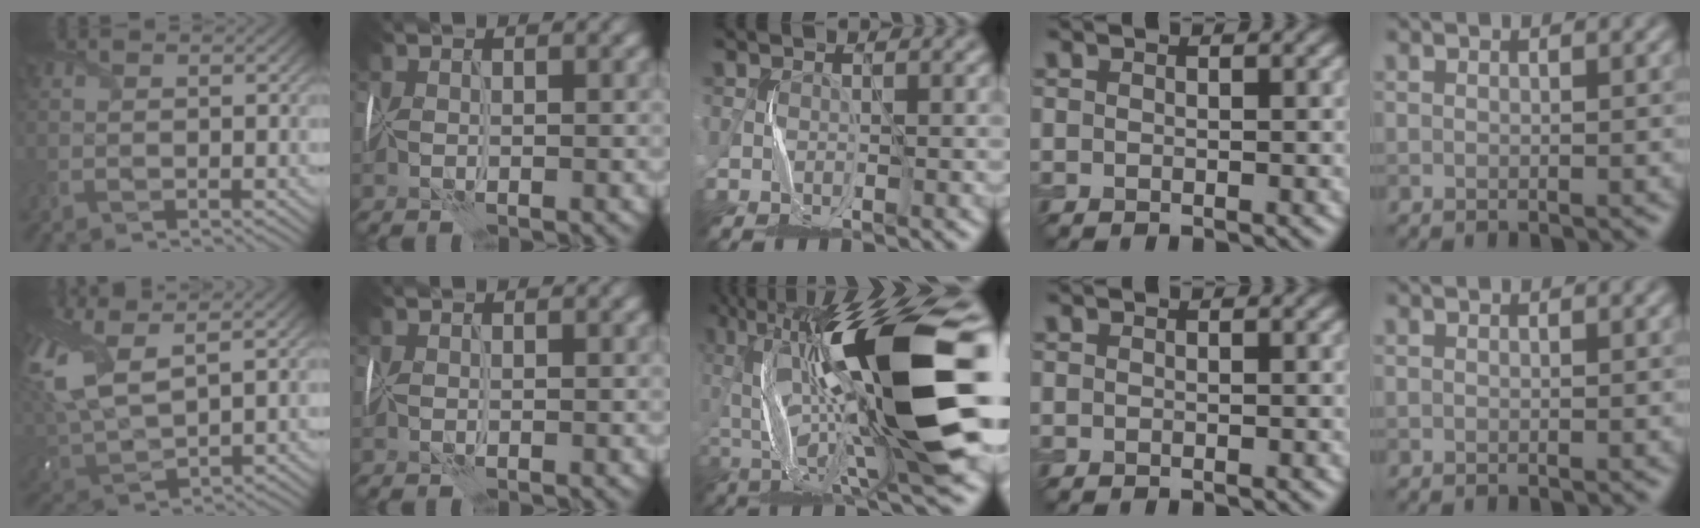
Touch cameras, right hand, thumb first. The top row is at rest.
{"thumb": {"total": 12.2, "force": [5.1, 5.3, 9.8], "torque": [-0.263, 0.018, 0.099]}, "middle": {"total": 17.9, "force": [1.3, 4.5, 17.3], "torque": [-0.313, 0.025, 0.022]}}